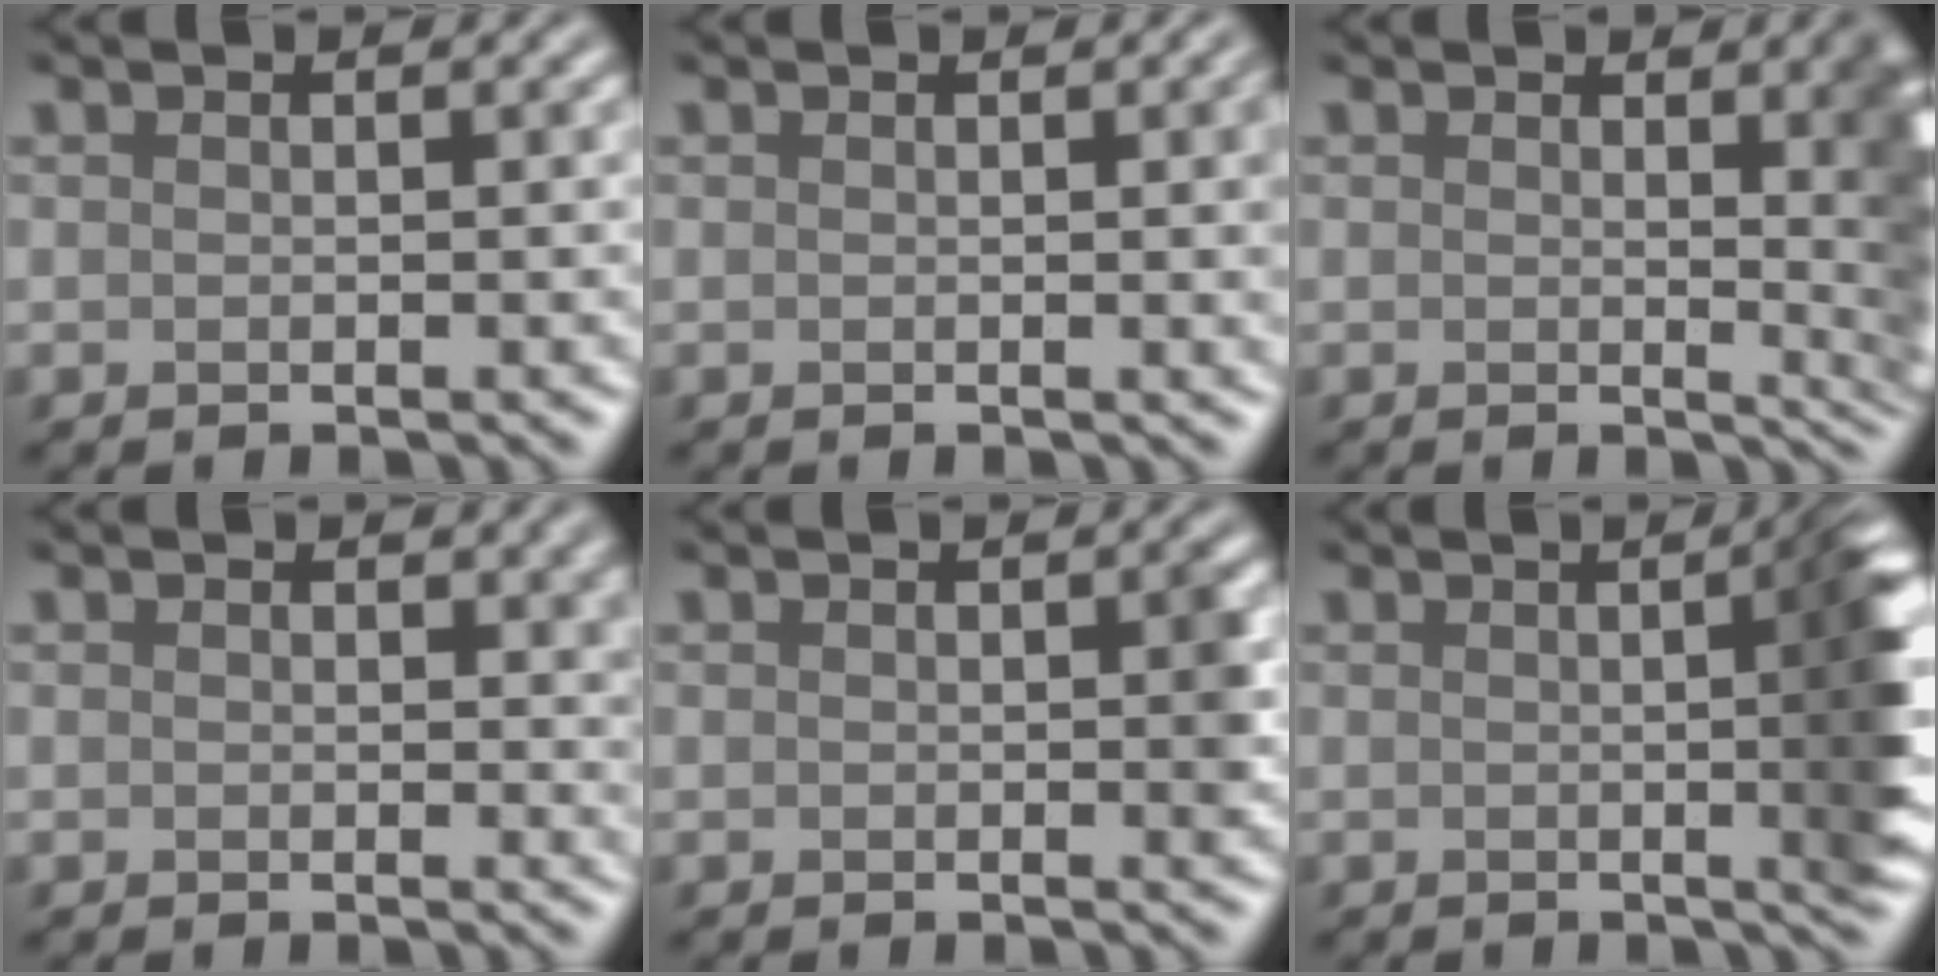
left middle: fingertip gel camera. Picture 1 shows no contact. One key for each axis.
{"total": 3.6, "fx": 0.4, "fy": 1.2, "fz": 3.3, "tx": -0.027, "ty": 0.007, "tz": 0.002}
{"total": 6.8, "fx": 1.1, "fy": 2.7, "fz": 6.1, "tx": -0.029, "ty": 0.000, "tz": 0.014}
{"total": 1.6, "fx": 0.6, "fy": 1.1, "fz": 1.1, "tx": -0.006, "ty": -0.003, "tz": 0.004}
{"total": 1.3, "fx": 0.0, "fy": 0.4, "fz": 1.2, "tx": -0.012, "ty": -0.002, "tz": 0.001}
{"total": 7.6, "fx": 0.3, "fy": 2.4, "fz": 7.2, "tx": -0.056, "ty": 0.007, "tz": 0.004}